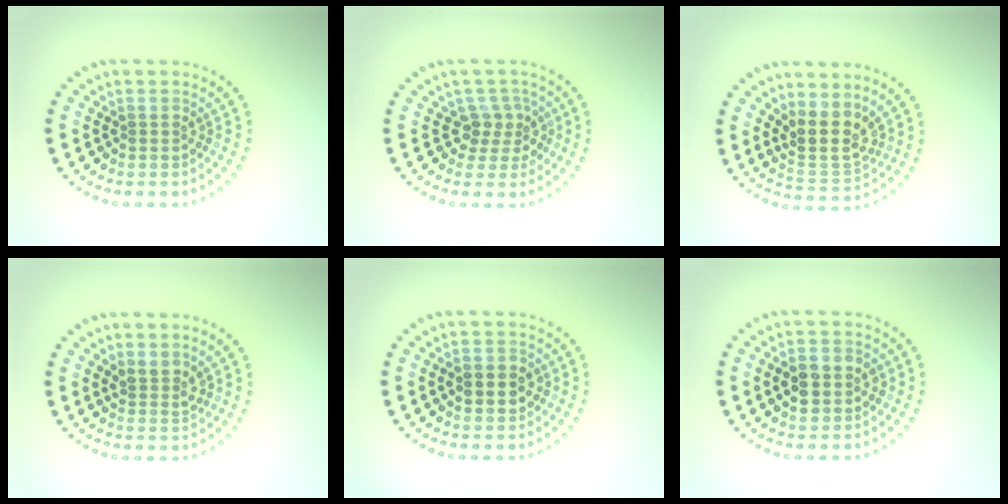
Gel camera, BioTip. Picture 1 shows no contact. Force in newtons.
{"total": 2.6, "press": 2.0, "slide": 1.6}
{"total": 3.7, "press": 2.9, "slide": 2.3}
{"total": 1.8, "press": 1.3, "slide": 1.2}
{"total": 2.6, "press": 2.6, "slide": 0.1}
{"total": 3.0, "press": 3.0, "slide": 0.2}